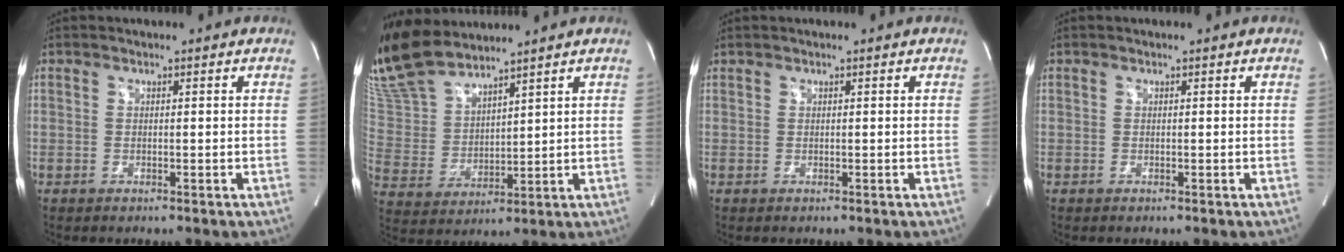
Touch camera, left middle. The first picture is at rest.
{"total": 12.4, "force": [11.3, 2.4, 4.5], "torque": [-0.108, 0.007, 0.242]}
{"total": 0.0}
{"total": 0.0}